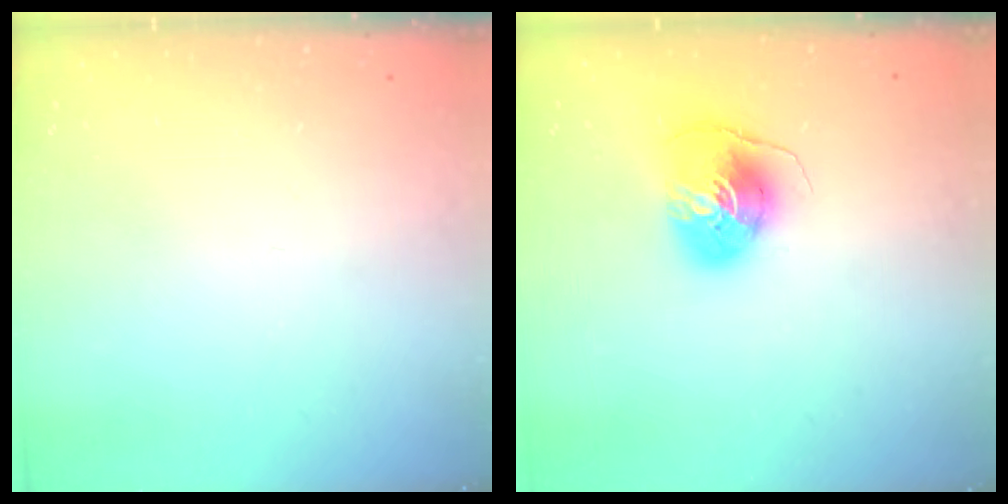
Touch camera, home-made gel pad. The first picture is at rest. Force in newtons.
{"total": 8.2, "press": 8.1, "slide": 0.8}